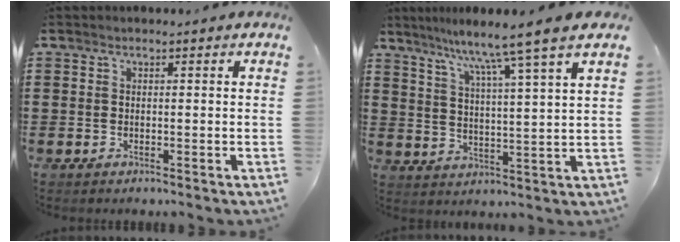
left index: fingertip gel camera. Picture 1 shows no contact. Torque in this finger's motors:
{"motor_torque": [2.14, 0.00, 0.42, 0.03]}